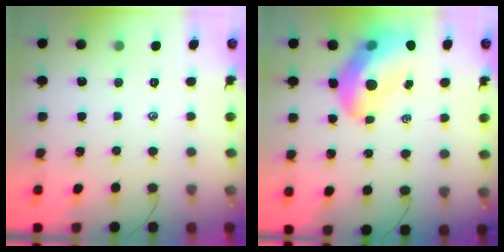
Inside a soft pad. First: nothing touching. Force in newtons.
{"total": 13.9, "press": 13.4, "slide": 3.6}